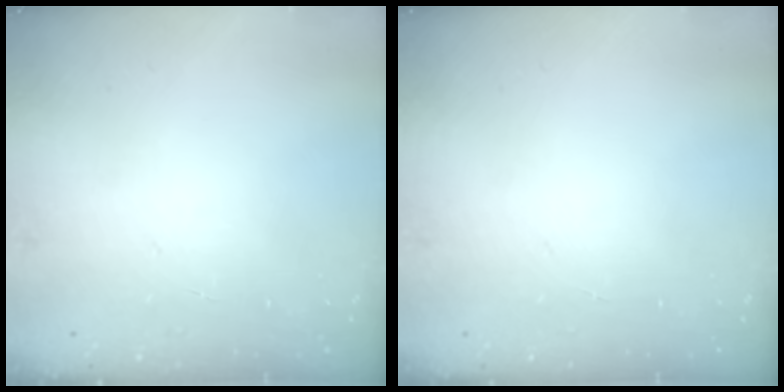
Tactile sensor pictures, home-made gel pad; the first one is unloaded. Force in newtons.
{"total": 0.0}